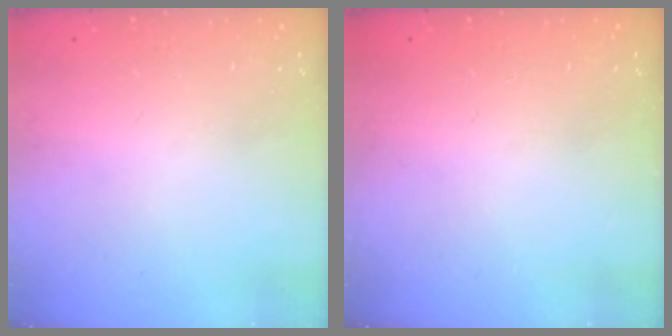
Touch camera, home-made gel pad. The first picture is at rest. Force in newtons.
{"total": 0.0}